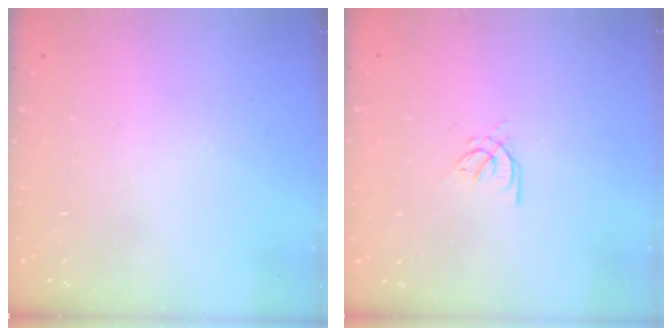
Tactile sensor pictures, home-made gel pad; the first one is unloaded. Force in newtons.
{"total": 3.2, "press": 3.0, "slide": 0.9}